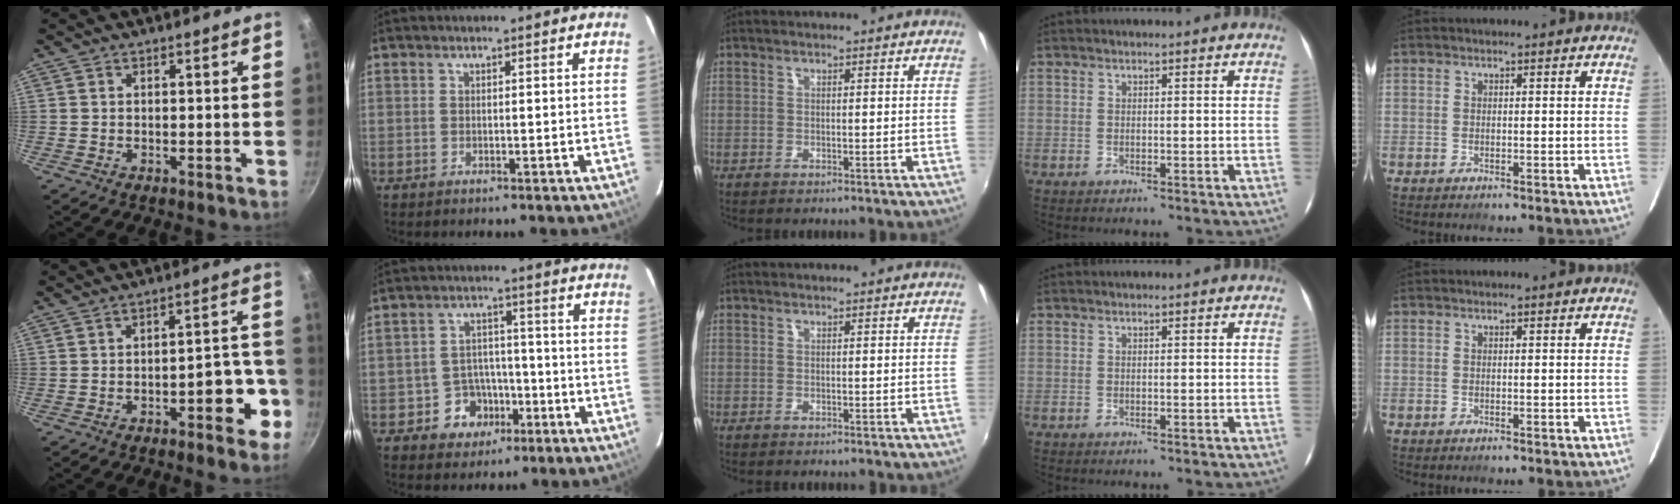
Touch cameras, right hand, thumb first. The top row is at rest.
{"thumb": {"total": 9.3, "force": [-4.2, 3.8, 7.3], "torque": [-0.066, 0.048, -0.049]}, "index": {"total": 7.3, "force": [-3.6, 6.2, 1.8], "torque": [-0.051, 0.024, -0.044]}}